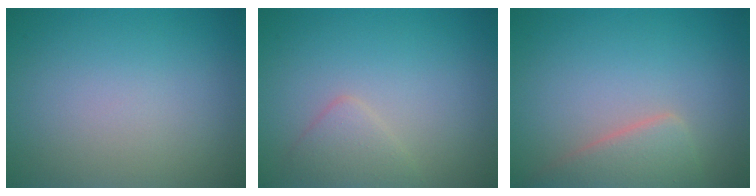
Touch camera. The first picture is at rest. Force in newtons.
{"total": 1.9, "press": 1.9, "slide": 0.0}
{"total": 3.6, "press": 3.5, "slide": 0.2}